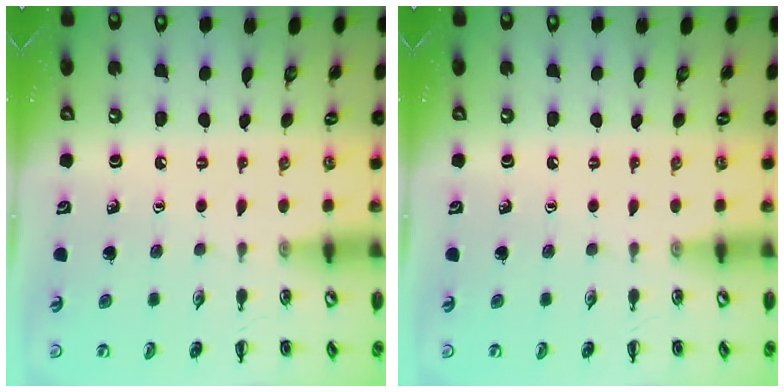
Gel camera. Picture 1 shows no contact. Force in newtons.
{"total": 0.0}